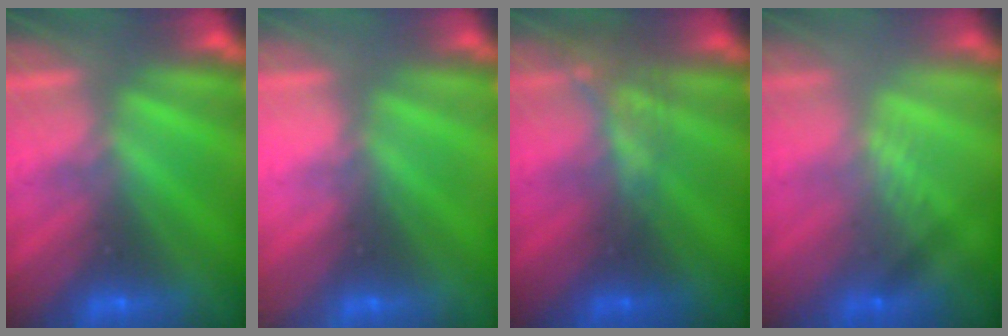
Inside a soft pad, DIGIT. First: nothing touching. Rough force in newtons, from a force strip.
{"total": 2.3}
{"total": 2.1}
{"total": 2.3}